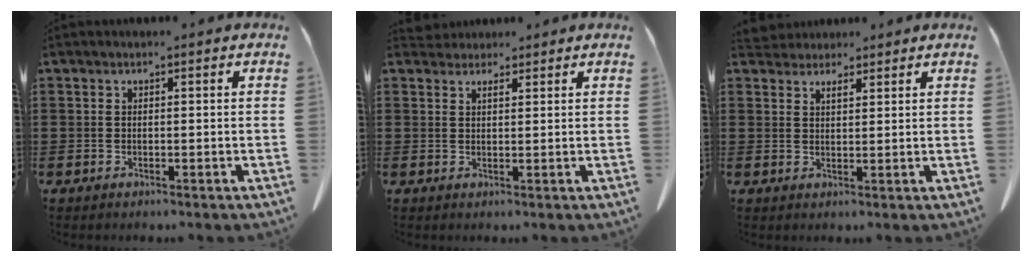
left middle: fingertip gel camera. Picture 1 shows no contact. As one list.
[{"total": 1.6, "force": [1.4, 0.7, 0.3], "torque": [-0.001, 0.001, 0.026]}, {"total": 2.3, "force": [2.1, 0.9, 0.3], "torque": [-0.005, 0.000, 0.037]}]